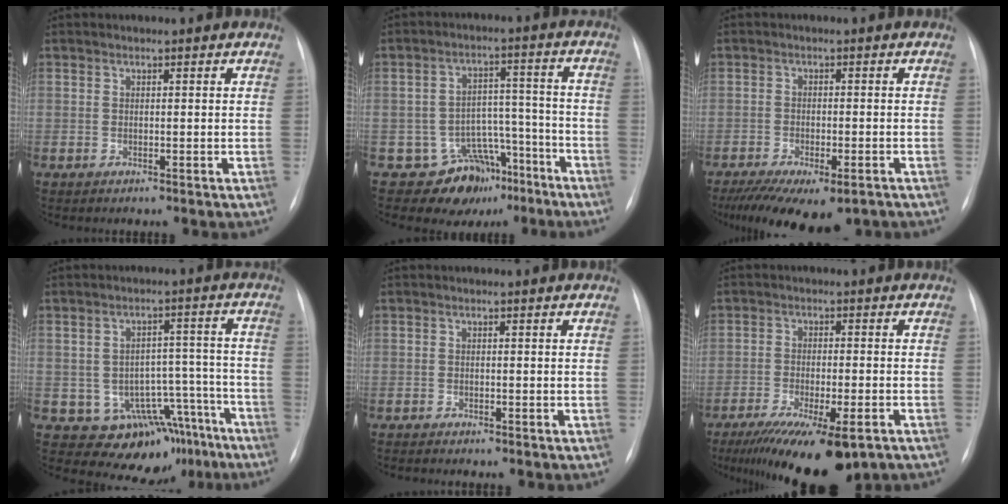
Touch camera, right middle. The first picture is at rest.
{"total": 8.7, "force": [-5.9, 6.2, 1.6], "torque": [-0.001, 0.056, -0.081]}
{"total": 13.1, "force": [-9.1, 4.8, 8.3], "torque": [-0.152, -0.022, -0.132]}
{"total": 12.6, "force": [-8.9, 8.5, 2.7], "torque": [-0.003, 0.063, -0.102]}
{"total": 2.2, "force": [-1.9, 0.2, 0.9], "torque": [-0.014, -0.004, -0.025]}
{"total": 15.5, "force": [-10.7, 3.6, 10.6], "torque": [-0.157, -0.030, -0.162]}